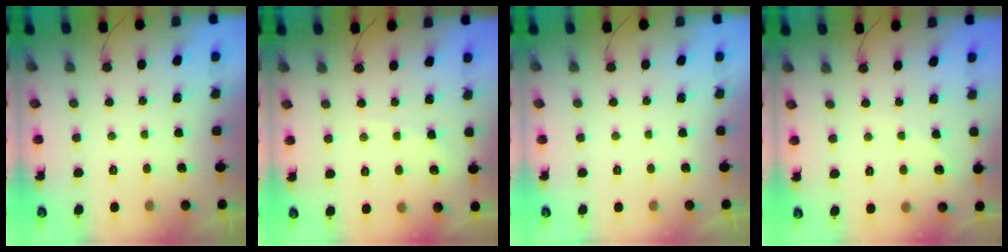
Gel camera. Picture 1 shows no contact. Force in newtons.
{"total": 3.4, "press": 3.4, "slide": 0.4}
{"total": 0.0}
{"total": 3.3, "press": 3.3, "slide": 0.4}